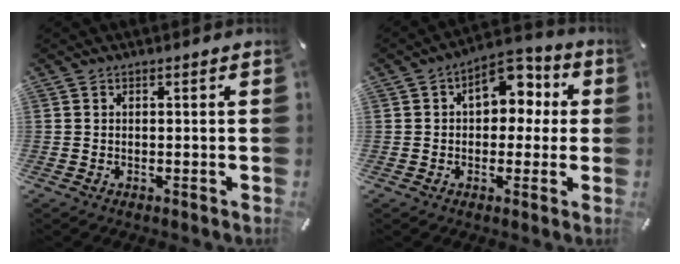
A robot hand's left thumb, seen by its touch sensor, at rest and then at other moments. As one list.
[{"total": 9.8, "force": [2.6, 7.0, 6.3], "torque": [-0.074, -0.007, 0.039]}]